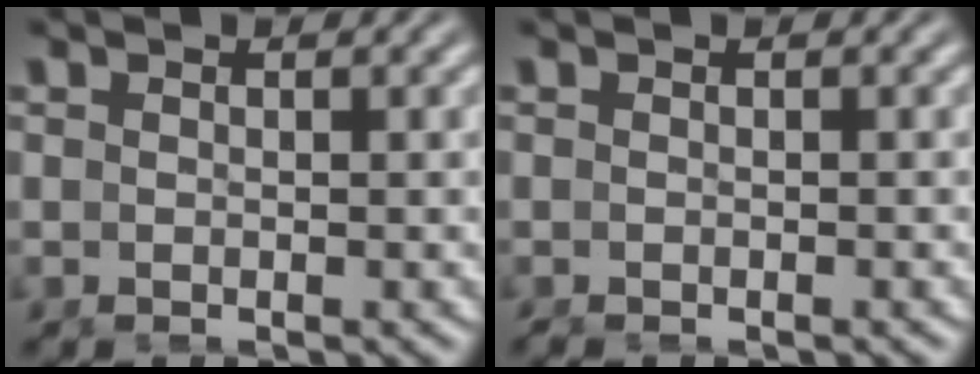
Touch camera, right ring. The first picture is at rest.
{"total": 0.6, "force": [-0.5, -0.2, 0.0], "torque": [-0.001, -0.008, -0.006]}